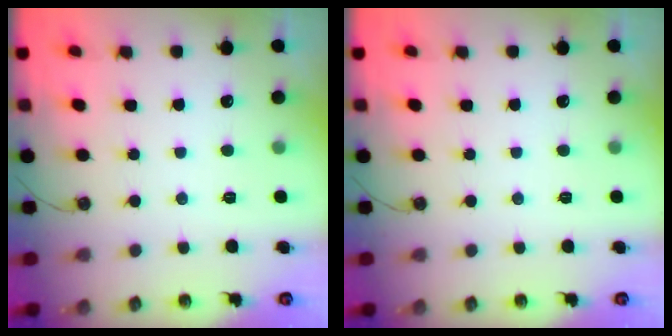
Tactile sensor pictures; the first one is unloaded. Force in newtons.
{"total": 0.0}